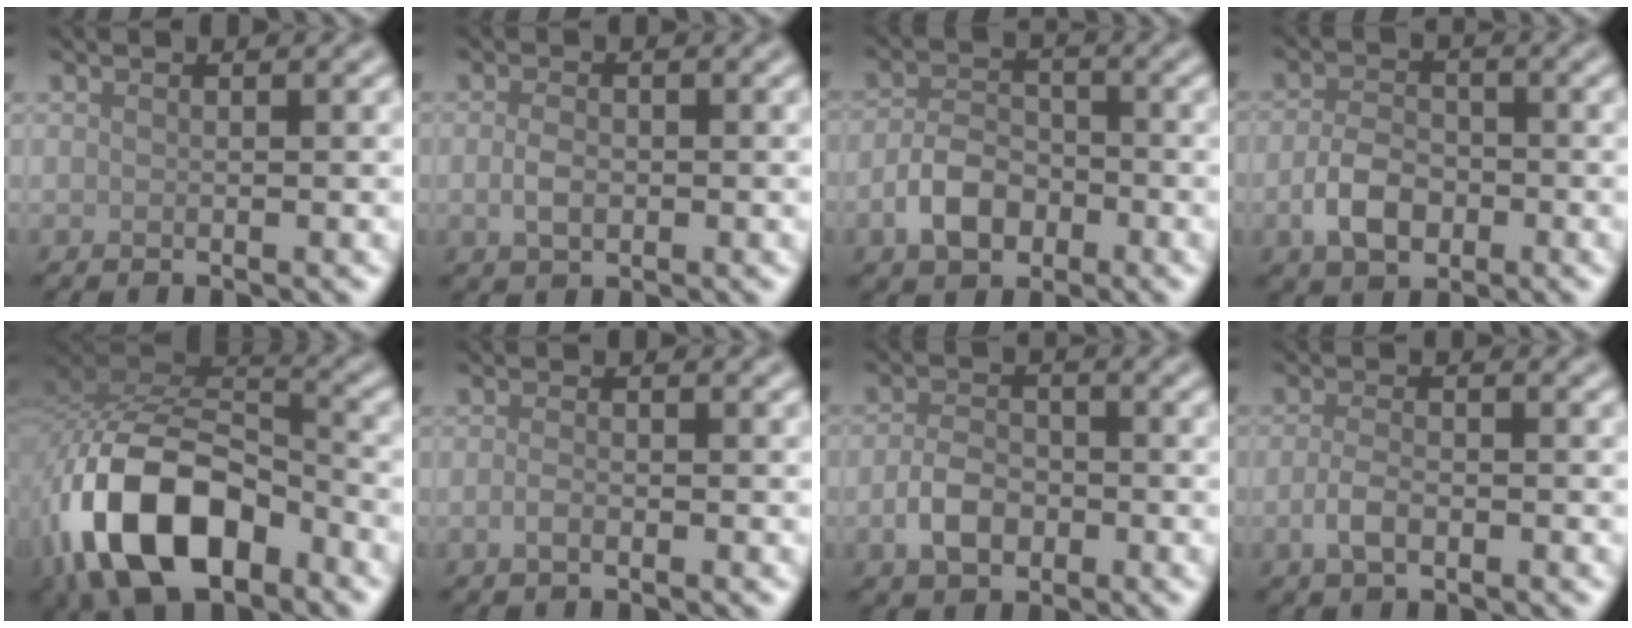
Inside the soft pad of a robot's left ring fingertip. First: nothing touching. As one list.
[{"total": 2.0, "force": [-0.3, 1.3, 1.4], "torque": [-0.031, -0.001, -0.007]}, {"total": 4.2, "force": [-1.9, 2.8, 2.5], "torque": [-0.044, 0.005, -0.042]}, {"total": 4.0, "force": [-1.4, 2.7, 2.5], "torque": [-0.054, 0.000, -0.031]}, {"total": 13.1, "force": [-6.5, 6.8, 9.1], "torque": [-0.179, -0.004, -0.127]}, {"total": 1.2, "force": [-0.6, 0.5, 0.9], "torque": [-0.020, -0.001, -0.012]}, {"total": 3.5, "force": [-1.3, 2.4, 2.2], "torque": [-0.042, 0.001, -0.028]}, {"total": 2.3, "force": [-0.9, 1.1, 1.7], "torque": [-0.036, -0.001, -0.020]}]